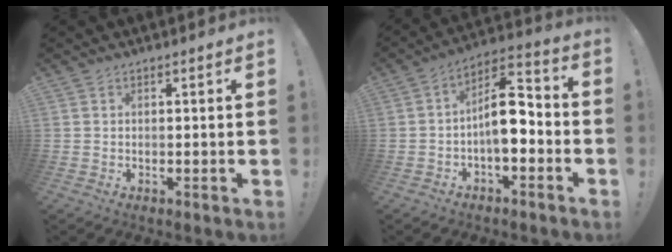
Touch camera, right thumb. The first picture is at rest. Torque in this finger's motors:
{"motor_torque": [1.75, 1.38, 1.32, -0.48, 0.18]}